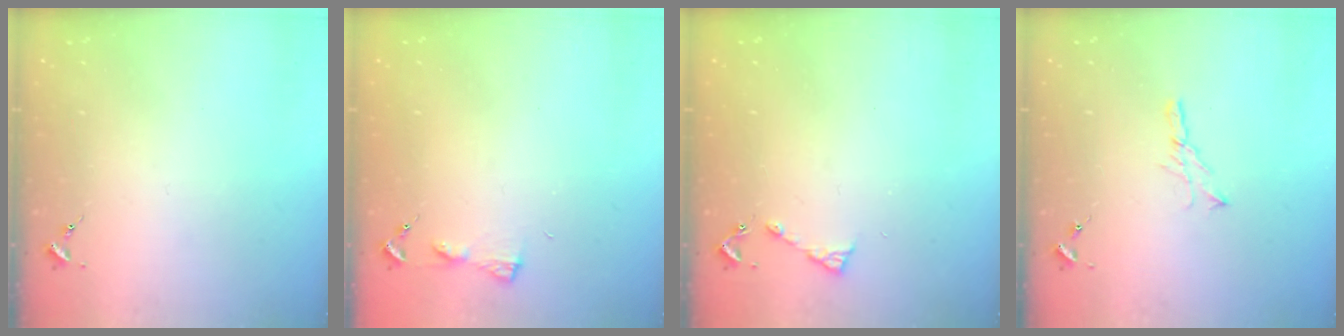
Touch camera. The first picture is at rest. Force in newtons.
{"total": 3.2, "press": 3.1, "slide": 0.3}
{"total": 5.6, "press": 5.6, "slide": 0.7}
{"total": 5.2, "press": 5.2, "slide": 0.3}